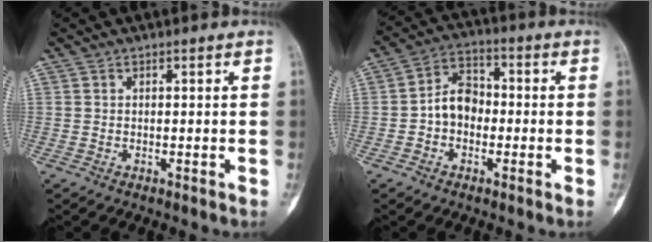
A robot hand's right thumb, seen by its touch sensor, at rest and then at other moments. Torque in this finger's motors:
{"motor_torque": [0.08, 0.09, 0.03, -0.02, 0.03]}